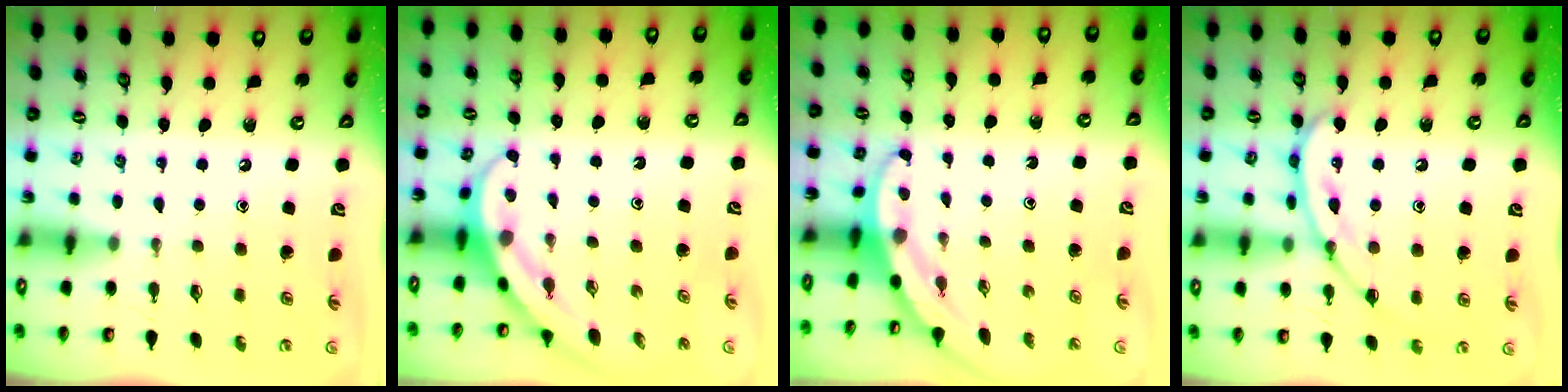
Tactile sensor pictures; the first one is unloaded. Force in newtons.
{"total": 6.6, "press": 6.6, "slide": 0.5}
{"total": 3.5, "press": 3.5, "slide": 0.2}
{"total": 11.6, "press": 11.5, "slide": 0.8}